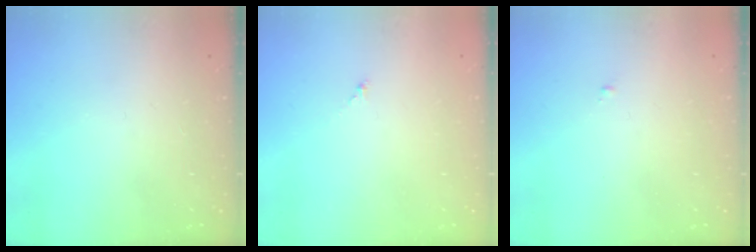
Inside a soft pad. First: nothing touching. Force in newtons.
{"total": 0.0}
{"total": 0.6, "press": 0.6, "slide": 0.2}